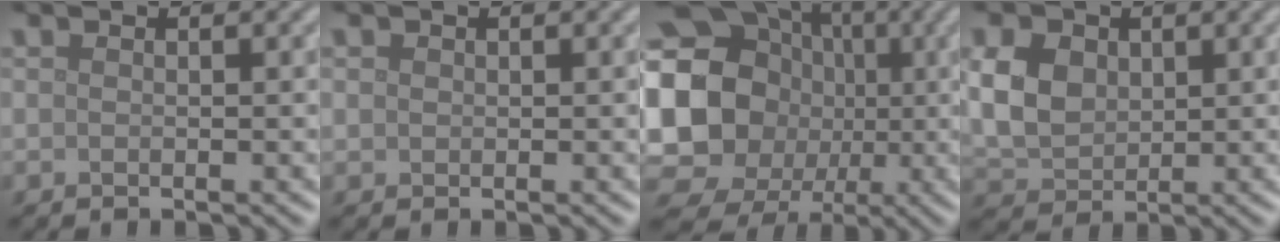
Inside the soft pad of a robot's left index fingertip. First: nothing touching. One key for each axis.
{"total": 0.6, "fx": 0.2, "fy": 0.5, "fz": 0.1, "tx": 0.002, "ty": 0.000, "tz": 0.004}
{"total": 21.8, "fx": 0.2, "fy": 20.0, "fz": 8.6, "tx": -0.182, "ty": 0.011, "tz": -0.043}
{"total": 6.0, "fx": 1.4, "fy": 4.5, "fz": 3.7, "tx": -0.097, "ty": 0.014, "tz": 0.018}